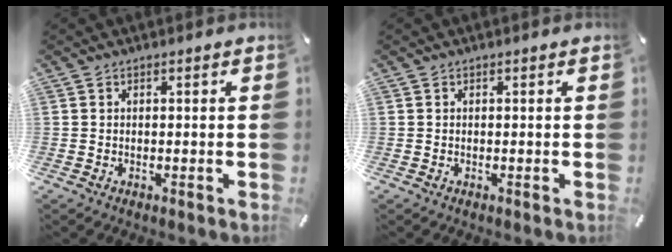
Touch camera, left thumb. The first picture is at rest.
{"total": 0.0}